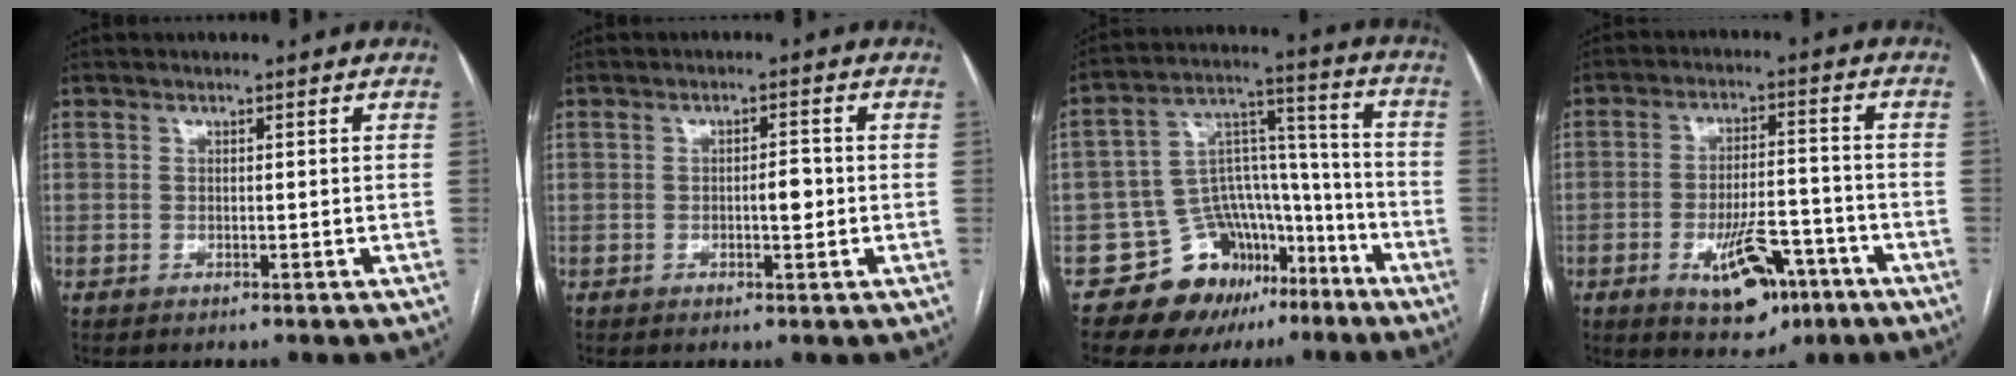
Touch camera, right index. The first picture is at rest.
{"total": 2.8, "force": [-0.3, 0.9, 2.7], "torque": [-0.040, 0.003, -0.004]}
{"total": 14.1, "force": [-8.9, 9.5, 5.4], "torque": [-0.073, 0.078, -0.134]}
{"total": 10.5, "force": [-5.1, 4.6, 7.9], "torque": [-0.129, 0.004, -0.071]}